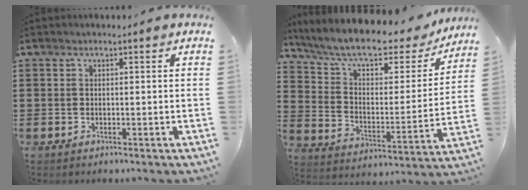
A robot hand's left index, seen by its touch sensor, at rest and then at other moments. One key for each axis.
{"total": 9.1, "fx": 7.7, "fy": 2.0, "fz": 4.4, "tx": -0.110, "ty": -0.048, "tz": 0.131}